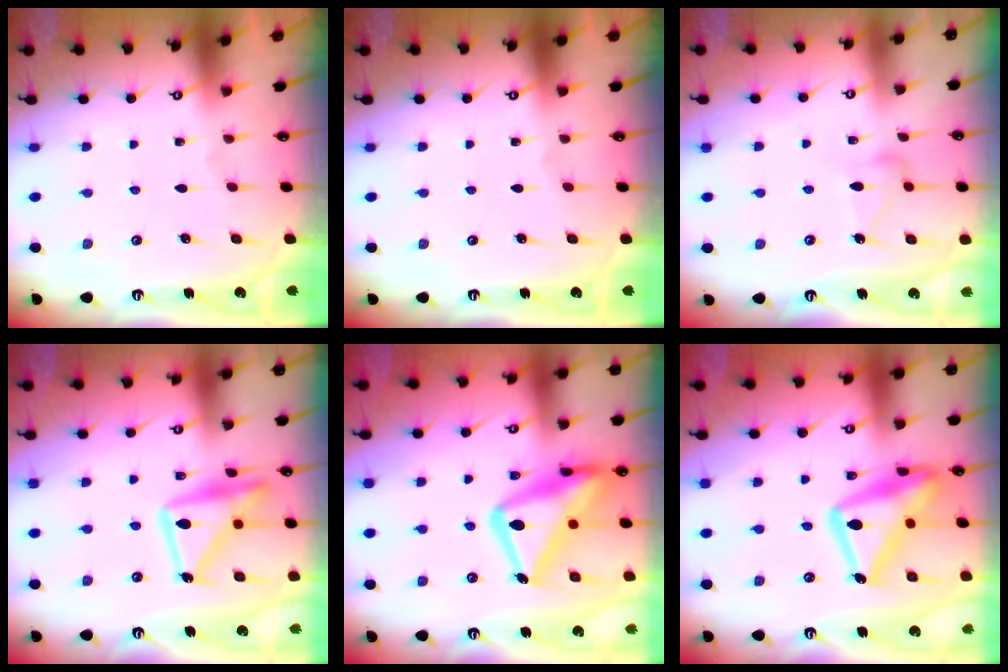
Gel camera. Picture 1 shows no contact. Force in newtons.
{"total": 0.0}
{"total": 10.3, "press": 10.2, "slide": 0.5}
{"total": 17.7, "press": 17.6, "slide": 1.1}
{"total": 21.7, "press": 21.6, "slide": 1.7}
{"total": 20.6, "press": 20.6, "slide": 1.4}